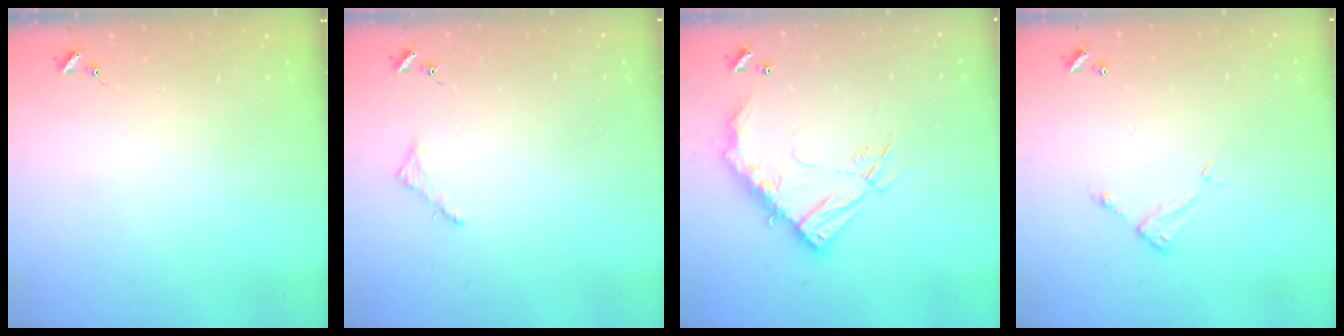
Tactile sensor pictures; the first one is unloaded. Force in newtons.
{"total": 2.8, "press": 2.7, "slide": 0.3}
{"total": 17.2, "press": 17.1, "slide": 1.7}
{"total": 4.9, "press": 4.8, "slide": 0.3}